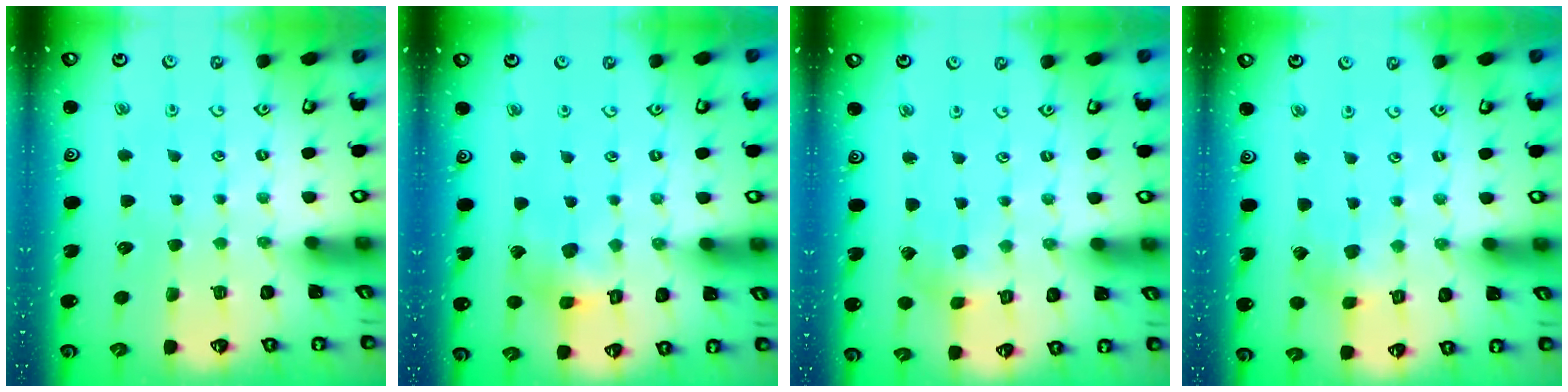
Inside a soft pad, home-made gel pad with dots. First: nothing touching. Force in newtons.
{"total": 10.2, "press": 10.1, "slide": 1.0}
{"total": 2.9, "press": 2.8, "slide": 0.3}
{"total": 2.6, "press": 2.6, "slide": 0.3}